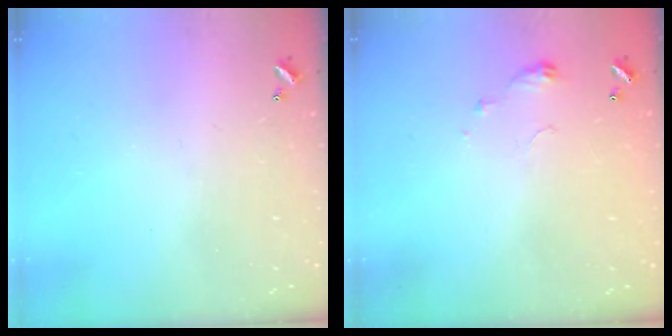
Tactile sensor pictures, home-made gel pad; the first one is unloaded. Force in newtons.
{"total": 3.5, "press": 3.5, "slide": 0.5}